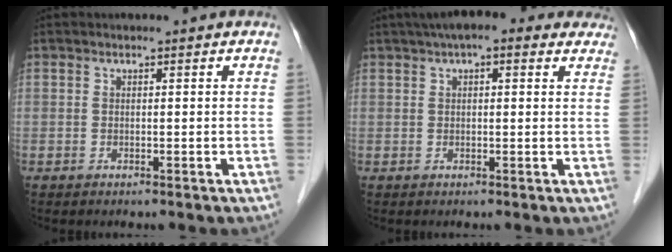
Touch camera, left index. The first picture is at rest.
{"total": 9.4, "force": [6.7, 3.0, 5.8], "torque": [-0.076, 0.043, 0.086]}